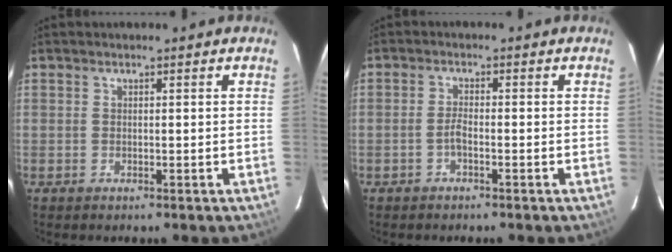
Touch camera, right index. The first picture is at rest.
{"total": 1.7, "force": [-1.0, 0.3, 1.3], "torque": [-0.030, 0.006, -0.021]}